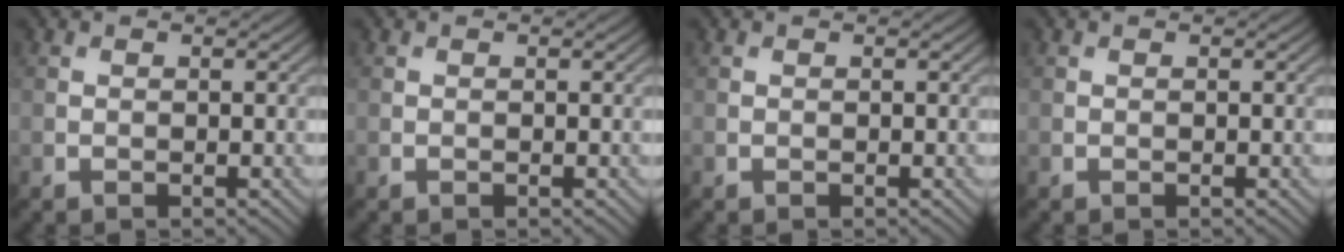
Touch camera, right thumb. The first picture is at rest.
{"total": 0.0}
{"total": 0.0}
{"total": 0.0}